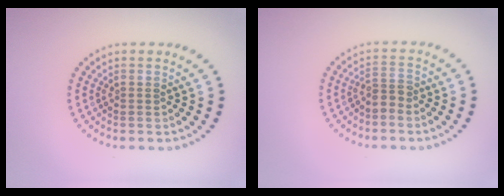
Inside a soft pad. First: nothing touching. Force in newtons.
{"total": 1.9, "press": 1.4, "slide": 1.2}